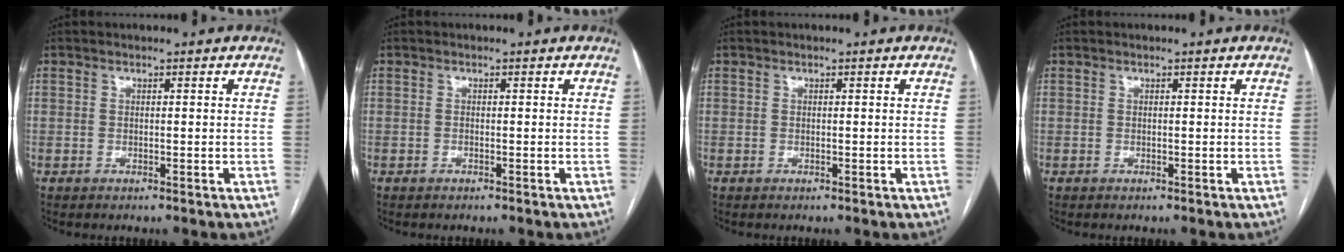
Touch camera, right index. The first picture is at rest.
{"total": 0.0}
{"total": 0.0}
{"total": 0.0}